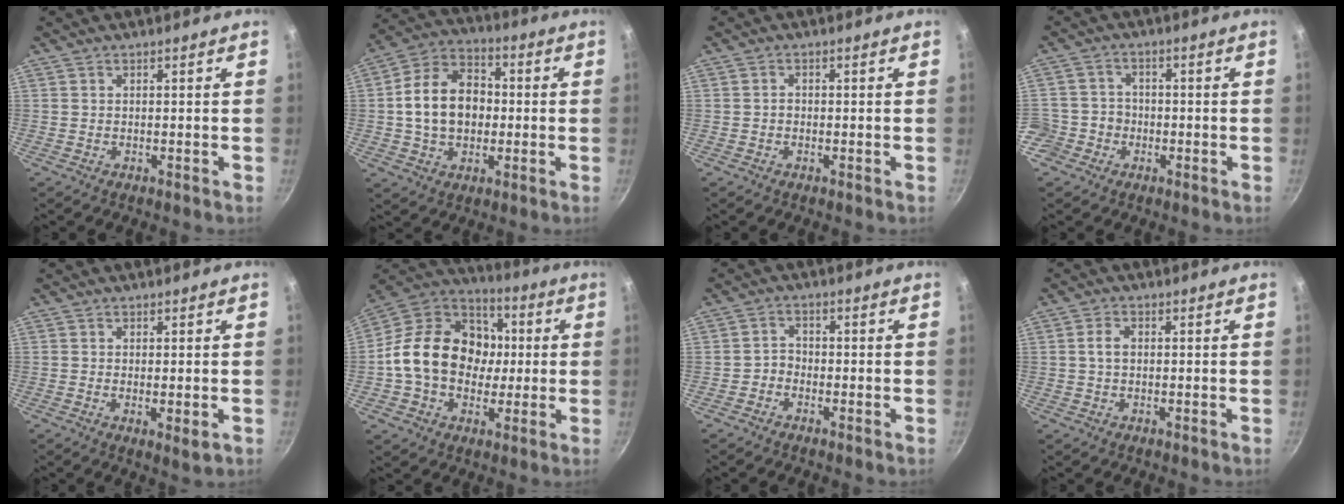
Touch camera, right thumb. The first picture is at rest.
{"total": 14.2, "force": [-0.1, 10.6, 9.5], "torque": [-0.136, 0.027, -0.012]}
{"total": 0.9, "force": [-0.3, 0.8, 0.4], "torque": [-0.007, 0.004, -0.006]}
{"total": 6.4, "force": [-2.9, 5.6, 1.2], "torque": [0.007, 0.037, -0.055]}
{"total": 2.8, "force": [-0.3, 0.9, 2.6], "torque": [-0.043, -0.013, -0.003]}
{"total": 21.9, "force": [0.1, 17.3, 13.5], "torque": [-0.196, 0.035, -0.009]}
{"total": 2.4, "force": [-1.3, 1.8, 0.8], "torque": [-0.001, 0.020, -0.028]}
{"total": 2.6, "force": [0.1, 1.8, 1.9], "torque": [-0.032, 0.008, 0.001]}